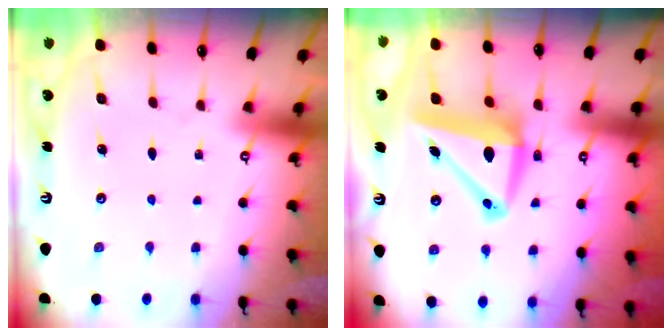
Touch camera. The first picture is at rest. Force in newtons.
{"total": 11.4, "press": 11.0, "slide": 3.0}